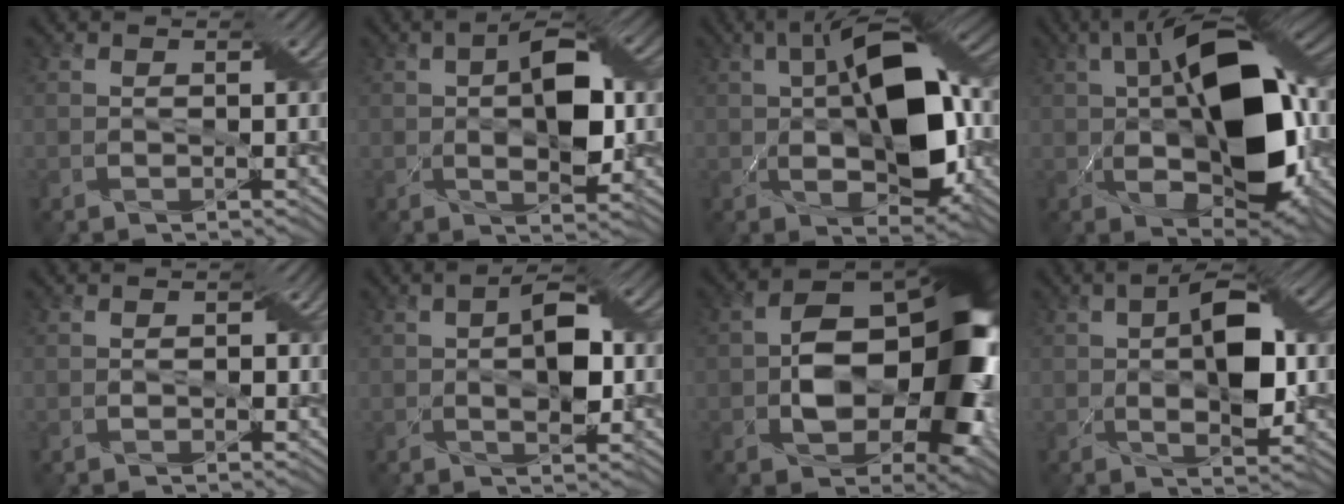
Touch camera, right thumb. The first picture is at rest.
{"total": 7.7, "force": [0.5, 3.7, 6.7], "torque": [-0.119, 0.004, 0.006]}
{"total": 13.8, "force": [0.1, 6.4, 12.2], "torque": [-0.192, 0.017, -0.005]}
{"total": 16.8, "force": [-0.4, 8.2, 14.7], "torque": [-0.237, 0.015, -0.021]}
{"total": 1.3, "force": [-0.1, 1.0, 0.8], "torque": [-0.015, -0.003, -0.004]}
{"total": 5.4, "force": [0.3, 2.5, 4.8], "torque": [-0.088, 0.001, 0.005]}
{"total": 14.9, "force": [-1.2, 9.0, 11.8], "torque": [-0.164, -0.005, -0.026]}
{"total": 8.7, "force": [0.5, 3.9, 7.8], "torque": [-0.133, 0.007, 0.006]}